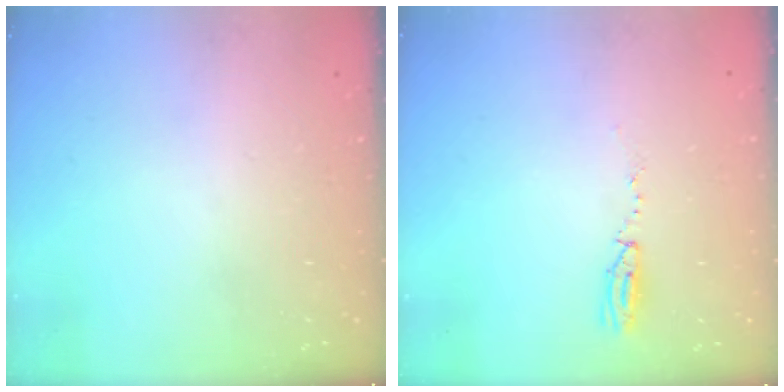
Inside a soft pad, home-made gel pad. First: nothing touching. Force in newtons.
{"total": 3.1, "press": 2.5, "slide": 1.9}